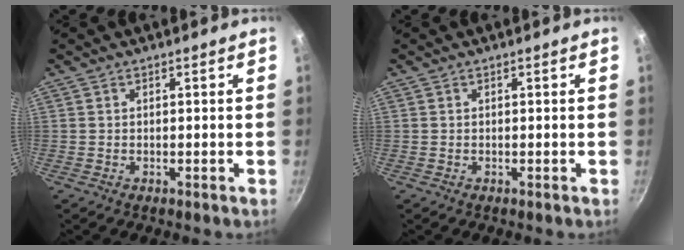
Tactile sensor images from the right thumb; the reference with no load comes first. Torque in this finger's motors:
{"motor_torque": [-0.08, -0.08, 0.02, 0.01, 0.00]}